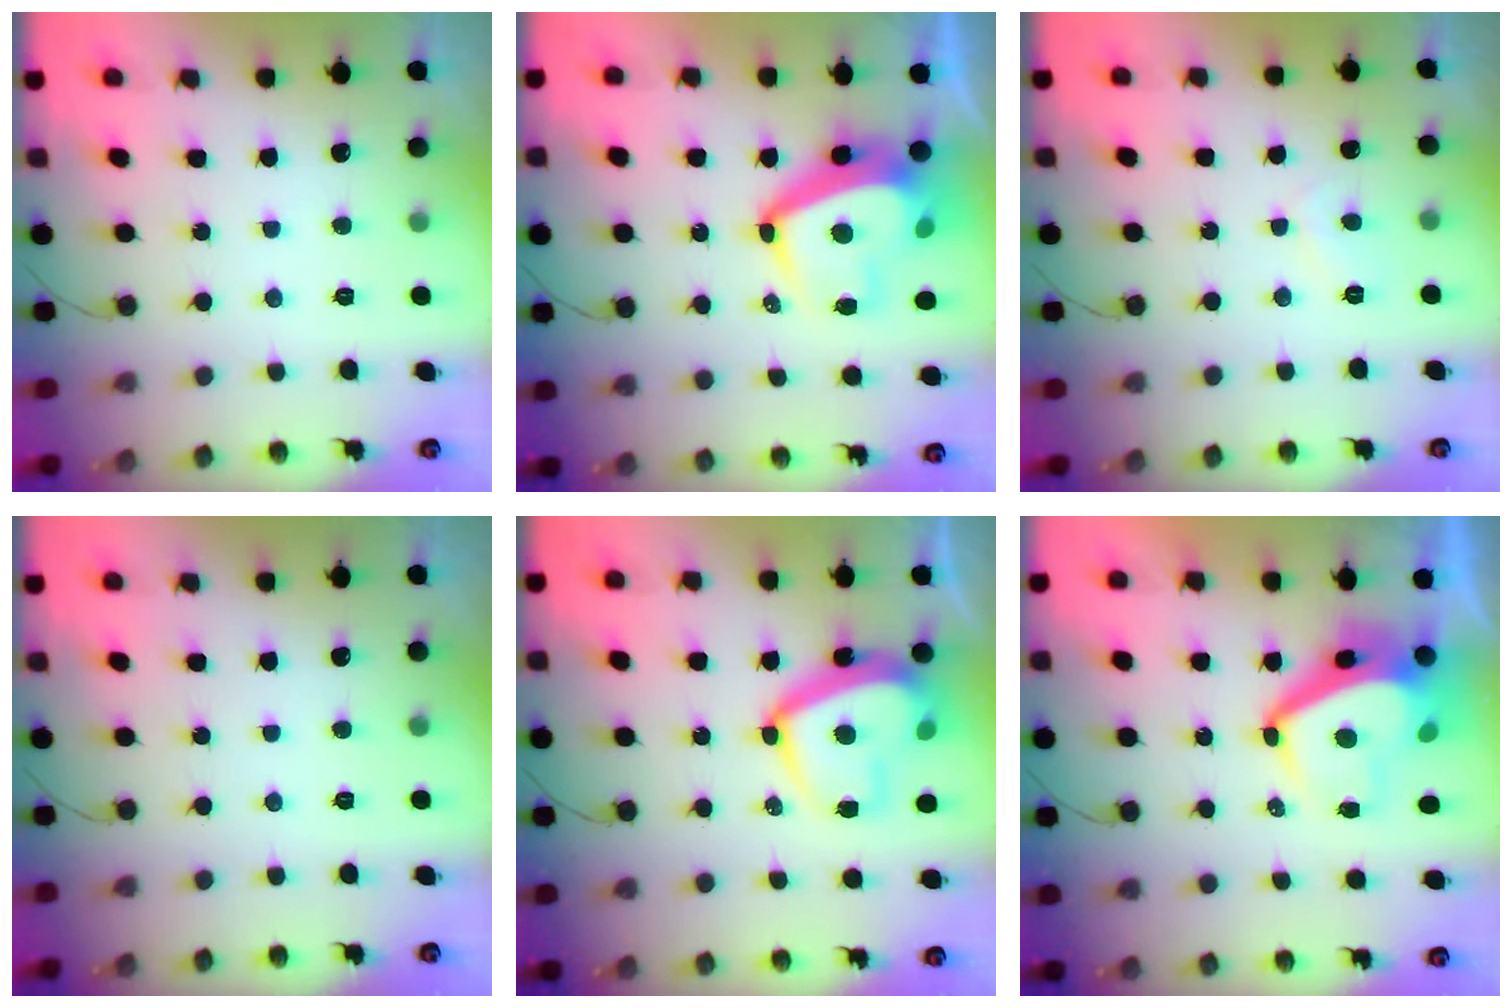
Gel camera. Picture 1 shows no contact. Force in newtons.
{"total": 13.8, "press": 13.7, "slide": 1.7}
{"total": 1.3, "press": 1.2, "slide": 0.6}
{"total": 0.0}
{"total": 18.2, "press": 18.1, "slide": 1.7}
{"total": 8.4, "press": 8.4, "slide": 0.6}